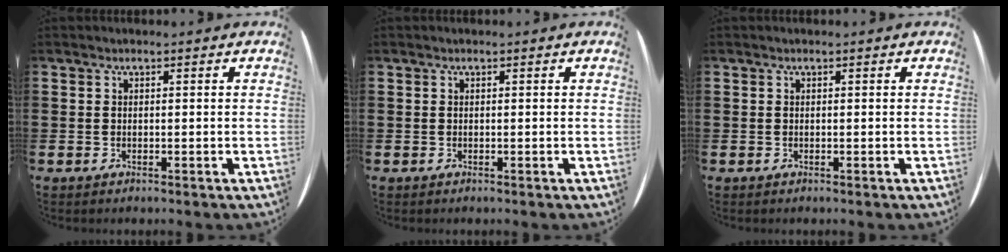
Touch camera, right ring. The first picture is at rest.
{"total": 0.0}
{"total": 0.0}